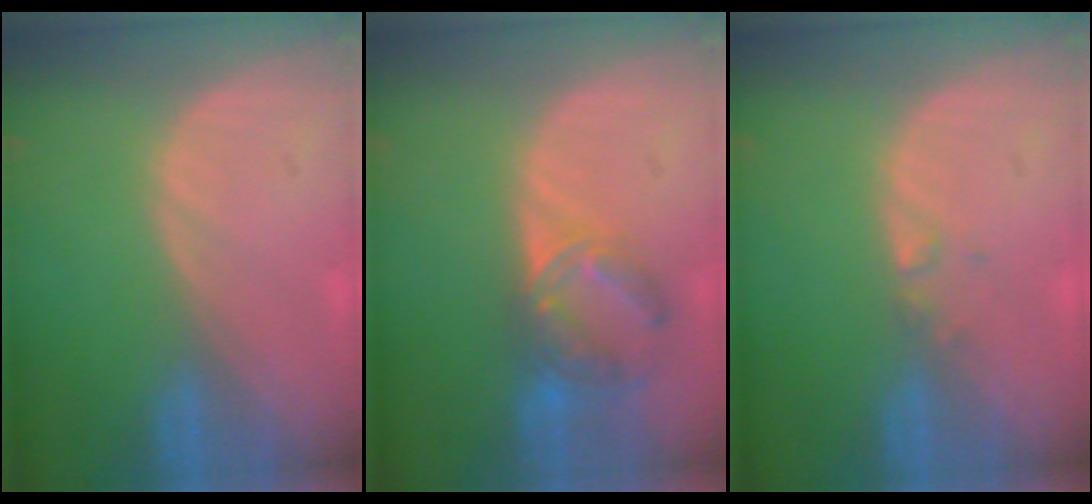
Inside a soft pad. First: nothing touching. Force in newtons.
{"total": 7.1, "press": 6.2, "slide": 3.6}
{"total": 0.9, "press": 0.9, "slide": 0.1}